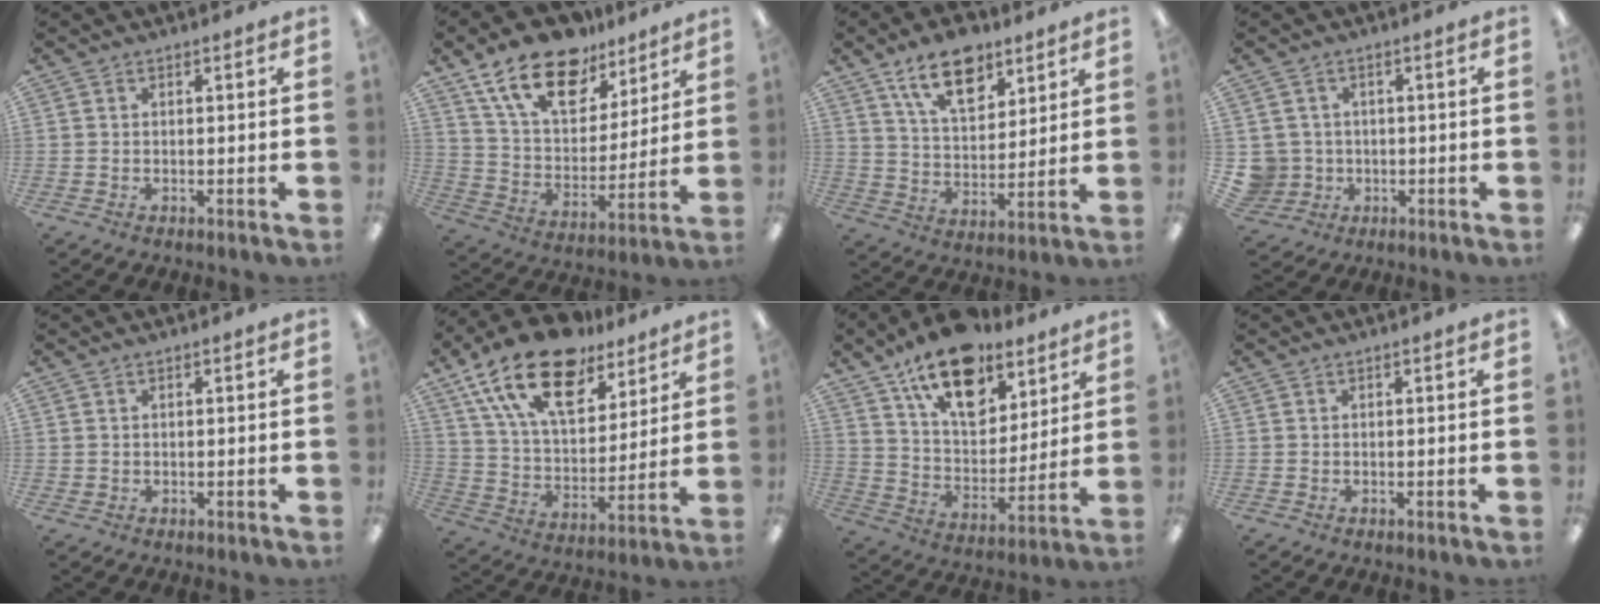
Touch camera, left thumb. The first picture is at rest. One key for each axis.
{"total": 19.1, "fx": 12.9, "fy": 10.2, "fz": 9.8, "tx": -0.184, "ty": -0.063, "tz": 0.232}
{"total": 14.4, "fx": 9.3, "fy": 7.6, "fz": 8.1, "tx": -0.131, "ty": -0.037, "tz": 0.168}
{"total": 4.7, "fx": -0.1, "fy": 4.7, "fz": 0.3, "tx": -0.017, "ty": 0.005, "tz": 0.001}
{"total": 0.7, "fx": 0.4, "fy": 0.6, "fz": 0.1, "tx": -0.002, "ty": 0.004, "tz": 0.007}
{"total": 21.7, "fx": 14.1, "fy": 10.8, "fz": 12.5, "tx": -0.235, "ty": -0.072, "tz": 0.251}
{"total": 19.6, "fx": 13.3, "fy": 10.2, "fz": 10.2, "tx": -0.164, "ty": -0.074, "tz": 0.233}
{"total": 0.0}